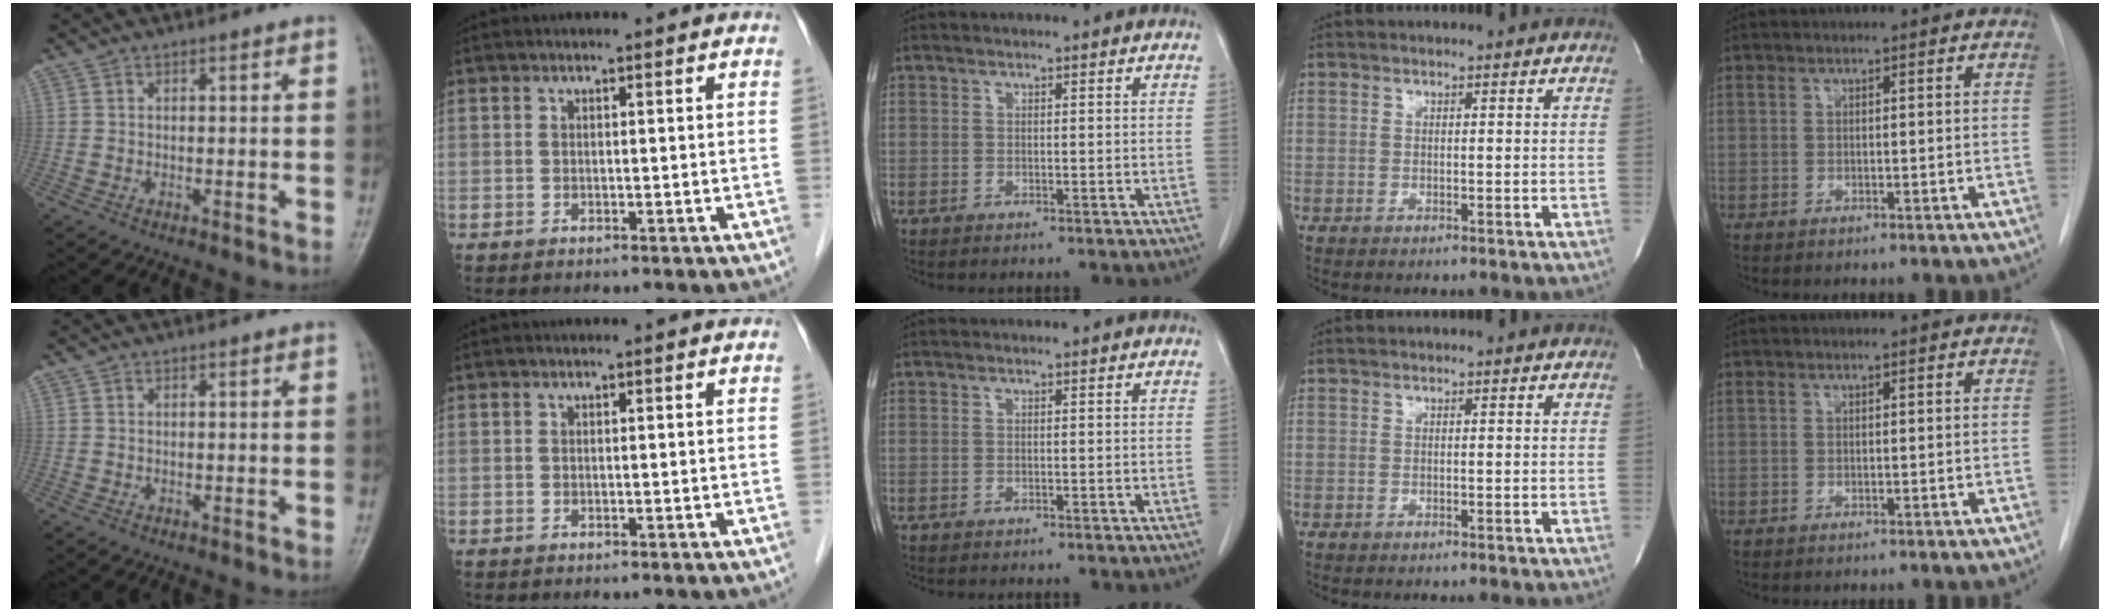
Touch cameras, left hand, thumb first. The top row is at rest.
{}